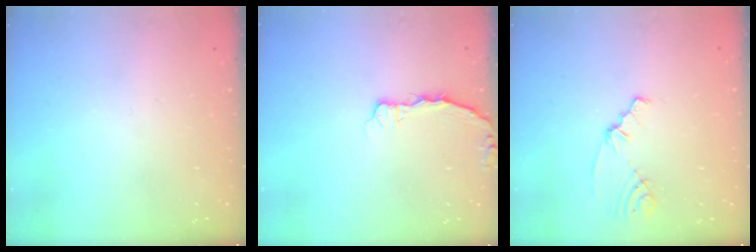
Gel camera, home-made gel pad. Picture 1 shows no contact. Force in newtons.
{"total": 3.0, "press": 3.0, "slide": 0.3}
{"total": 1.8, "press": 1.7, "slide": 0.3}